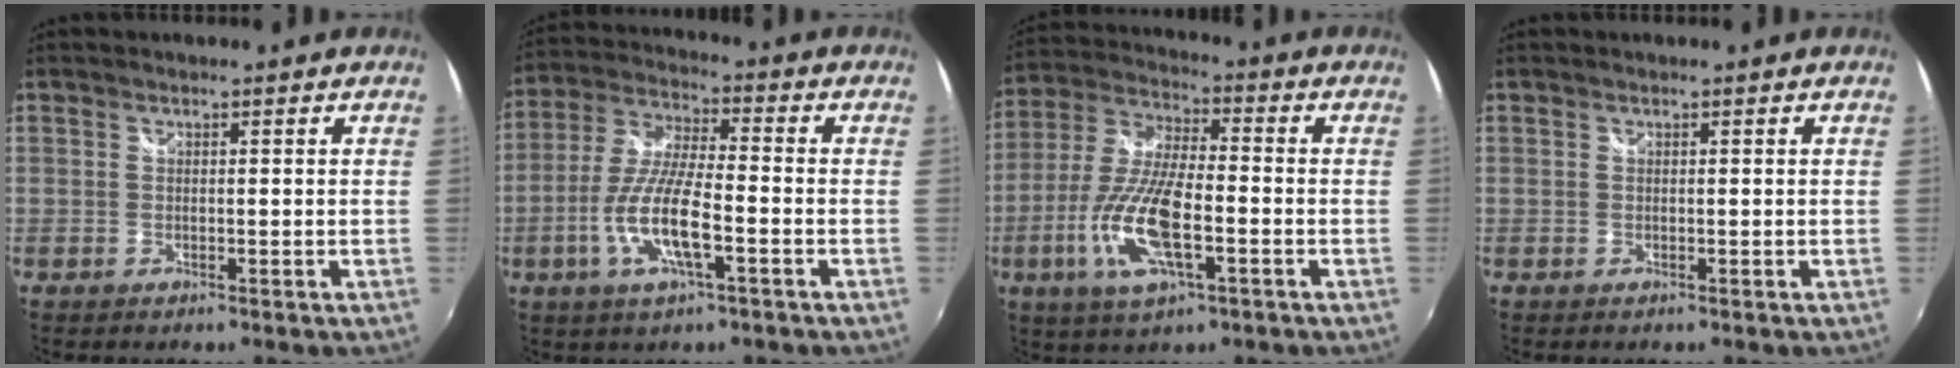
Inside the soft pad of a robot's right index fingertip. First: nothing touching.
{"total": 12.1, "force": [-4.2, 2.7, 11.0], "torque": [-0.232, -0.005, -0.079]}
{"total": 15.0, "force": [-5.2, 4.7, 13.3], "torque": [-0.281, -0.010, -0.101]}
{"total": 0.0}